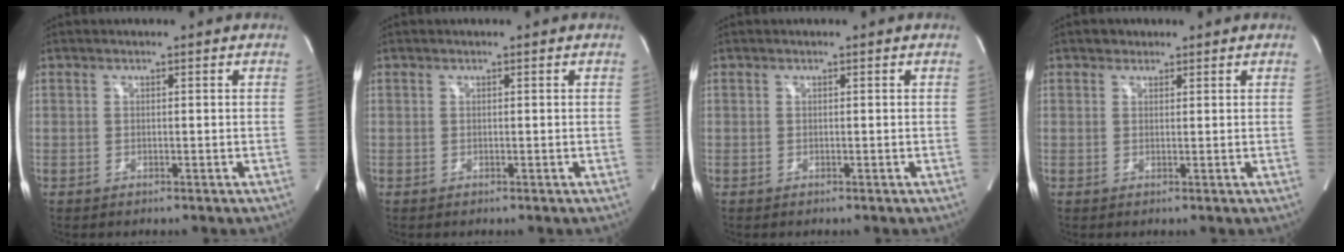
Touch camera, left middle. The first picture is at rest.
{"total": 0.0}
{"total": 0.0}
{"total": 1.4, "force": [0.9, 1.0, 0.0], "torque": [0.006, 0.003, 0.009]}